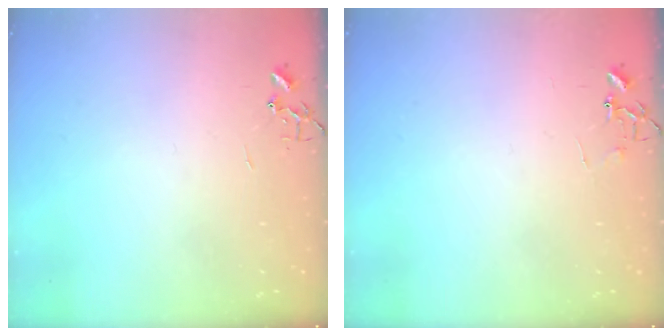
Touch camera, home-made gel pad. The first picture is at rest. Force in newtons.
{"total": 5.5, "press": 5.4, "slide": 0.4}